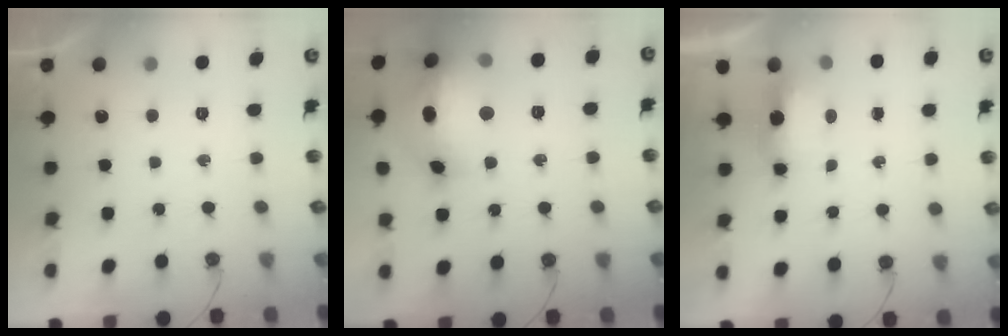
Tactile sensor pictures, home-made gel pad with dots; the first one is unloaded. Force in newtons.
{"total": 21.2, "press": 21.1, "slide": 2.0}
{"total": 6.1, "press": 6.0, "slide": 1.0}